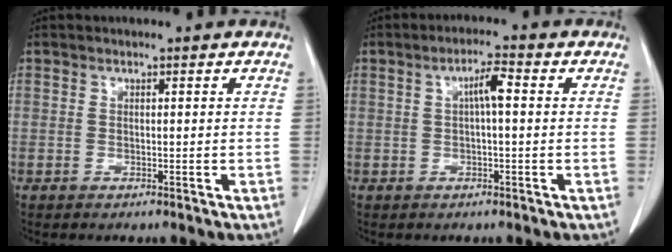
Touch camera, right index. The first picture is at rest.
{"total": 3.6, "force": [0.5, 0.5, 3.5], "torque": [-0.061, 0.009, 0.007]}